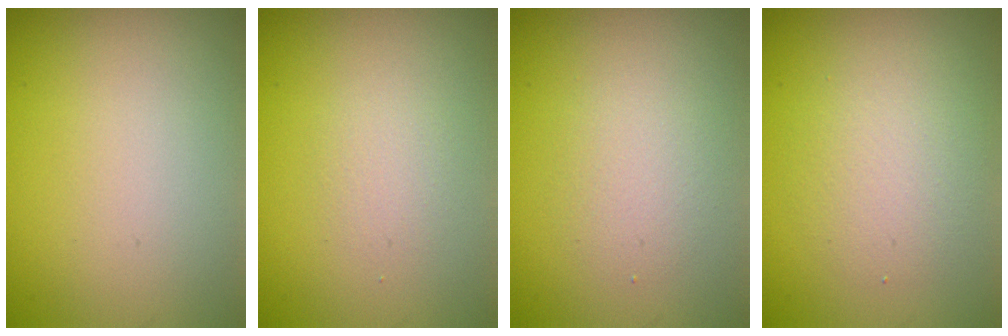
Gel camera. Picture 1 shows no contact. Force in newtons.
{"total": 1.2, "press": 1.2, "slide": 0.0}
{"total": 2.0, "press": 2.0, "slide": 0.1}
{"total": 3.2, "press": 3.2, "slide": 0.1}